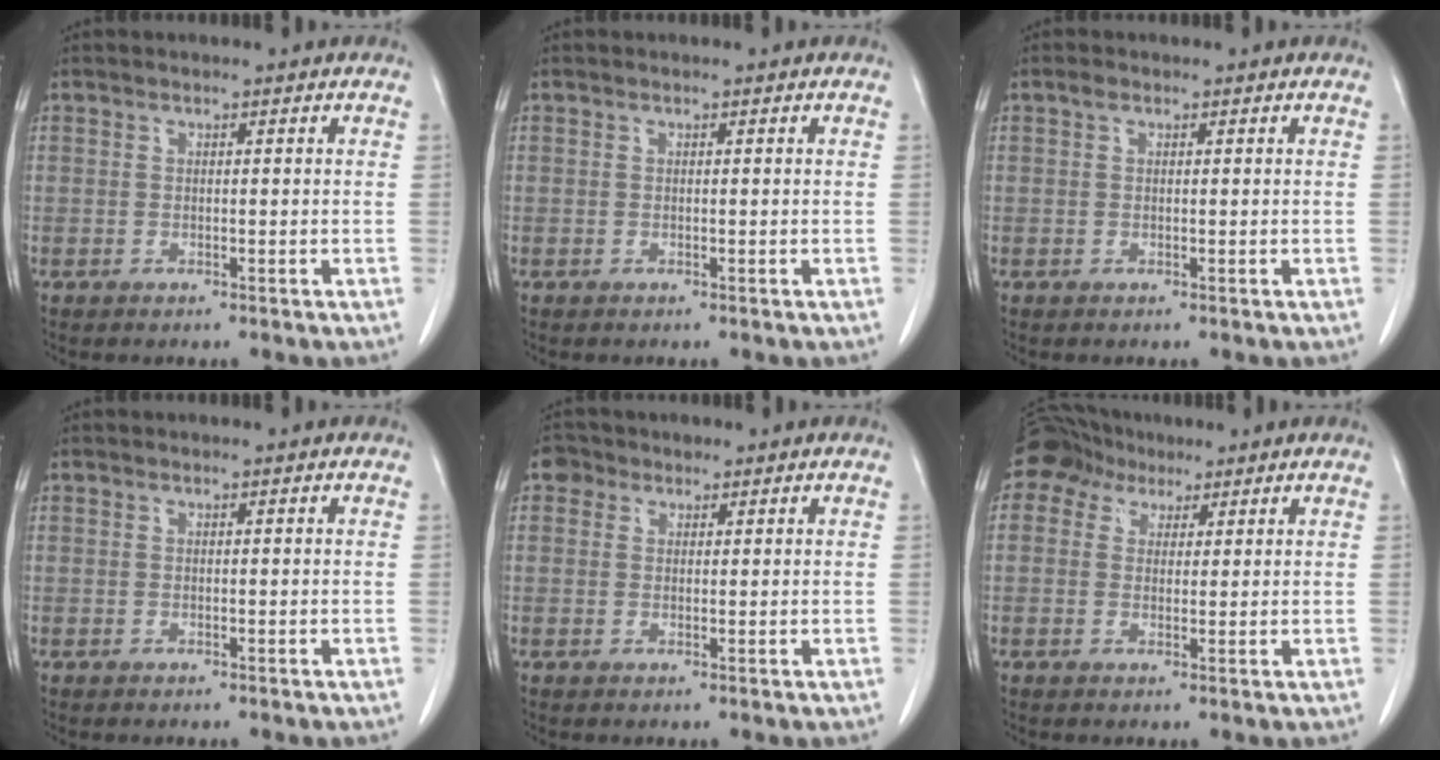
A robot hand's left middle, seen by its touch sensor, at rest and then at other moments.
{"total": 0.0}
{"total": 0.7, "force": [0.4, 0.4, 0.4], "torque": [-0.009, 0.008, 0.006]}
{"total": 0.0}
{"total": 2.5, "force": [1.3, 2.0, 0.5], "torque": [-0.007, 0.009, 0.018]}
{"total": 6.0, "force": [3.9, 4.3, 1.6], "torque": [-0.036, 0.035, 0.072]}